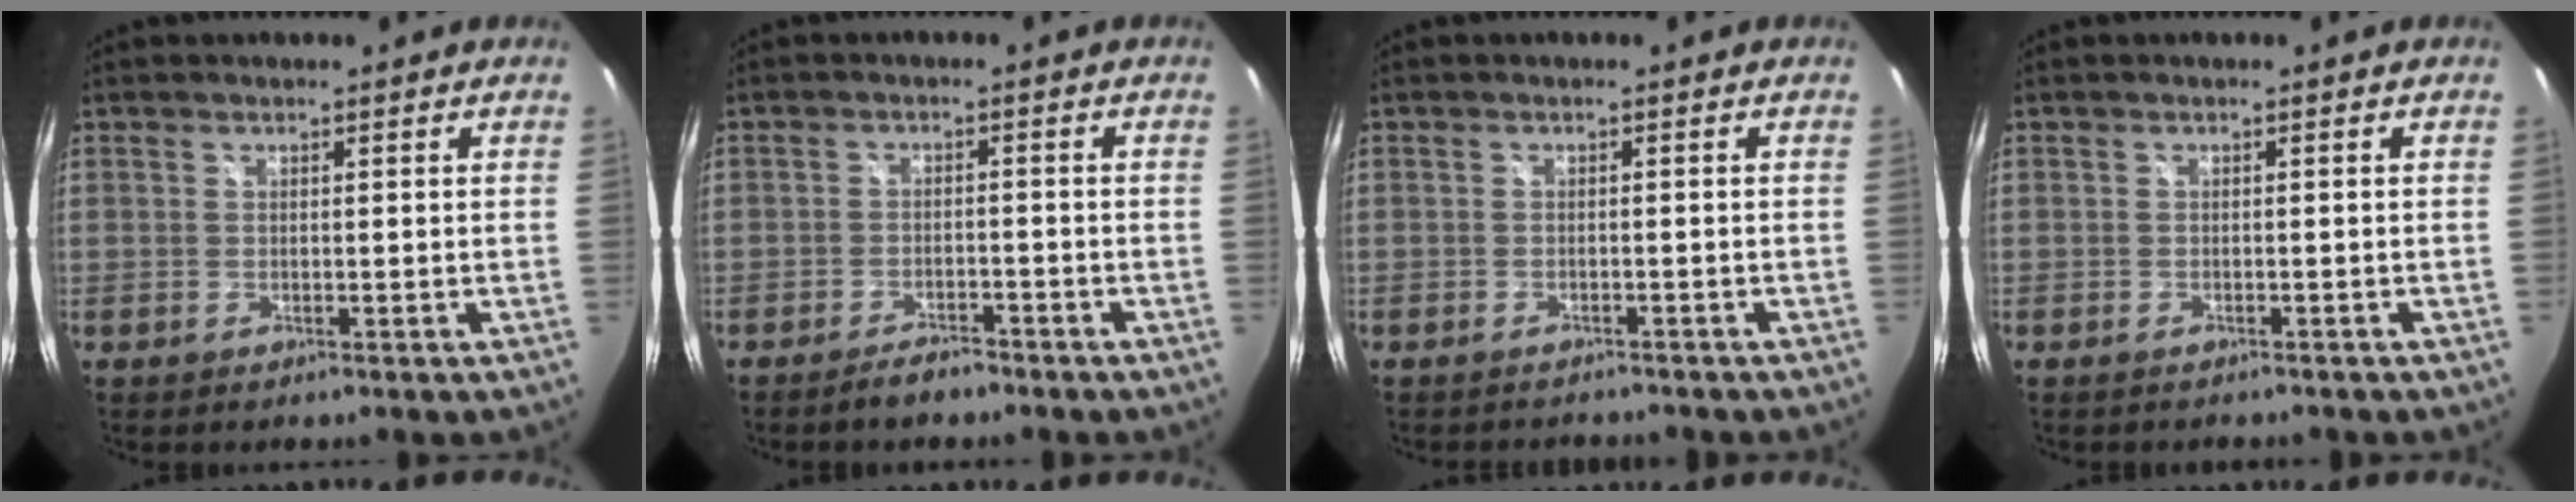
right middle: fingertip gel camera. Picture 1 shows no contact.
{"total": 3.9, "force": [-3.4, 1.3, 1.3], "torque": [-0.037, 0.003, -0.053]}
{"total": 4.6, "force": [-4.2, 1.2, 1.2], "torque": [-0.030, -0.016, -0.061]}
{"total": 2.2, "force": [-2.0, 0.7, 0.6], "torque": [-0.016, -0.014, -0.027]}